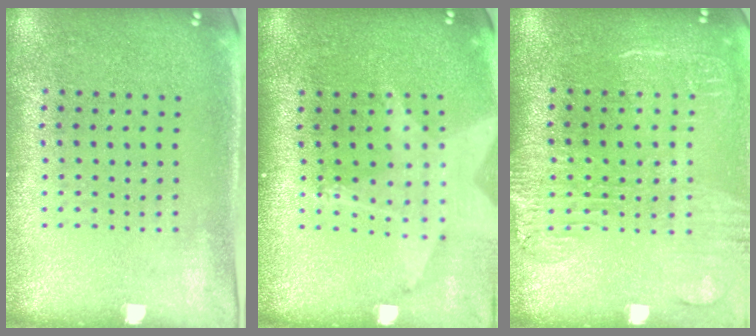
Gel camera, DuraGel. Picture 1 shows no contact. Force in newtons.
{"total": 1.9, "press": 1.5, "slide": 1.2}
{"total": 1.8, "press": 1.6, "slide": 0.9}